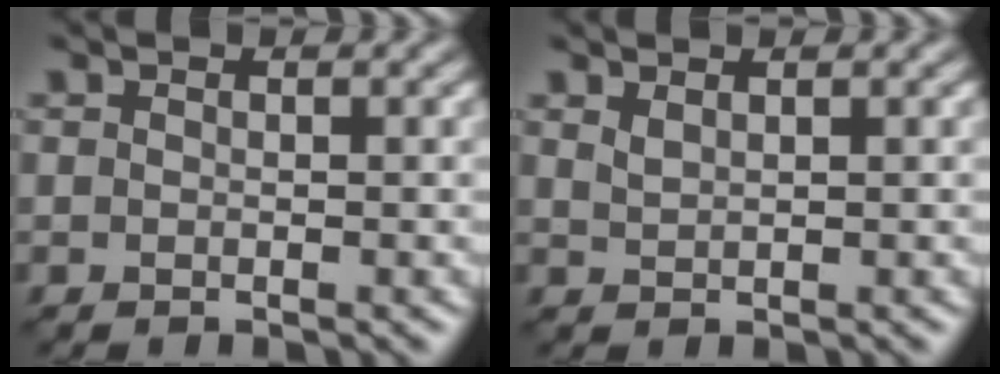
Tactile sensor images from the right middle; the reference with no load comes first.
{"total": 1.0, "force": [0.8, 0.2, 0.4], "torque": [-0.012, 0.000, 0.019]}